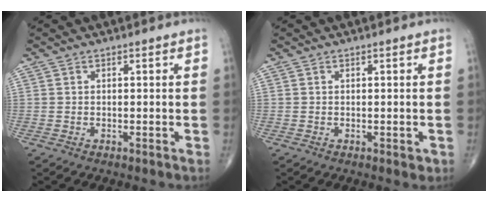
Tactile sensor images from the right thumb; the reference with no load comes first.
{"total": 0.8, "force": [-0.2, 0.5, 0.7], "torque": [-0.004, -0.002, -0.001]}